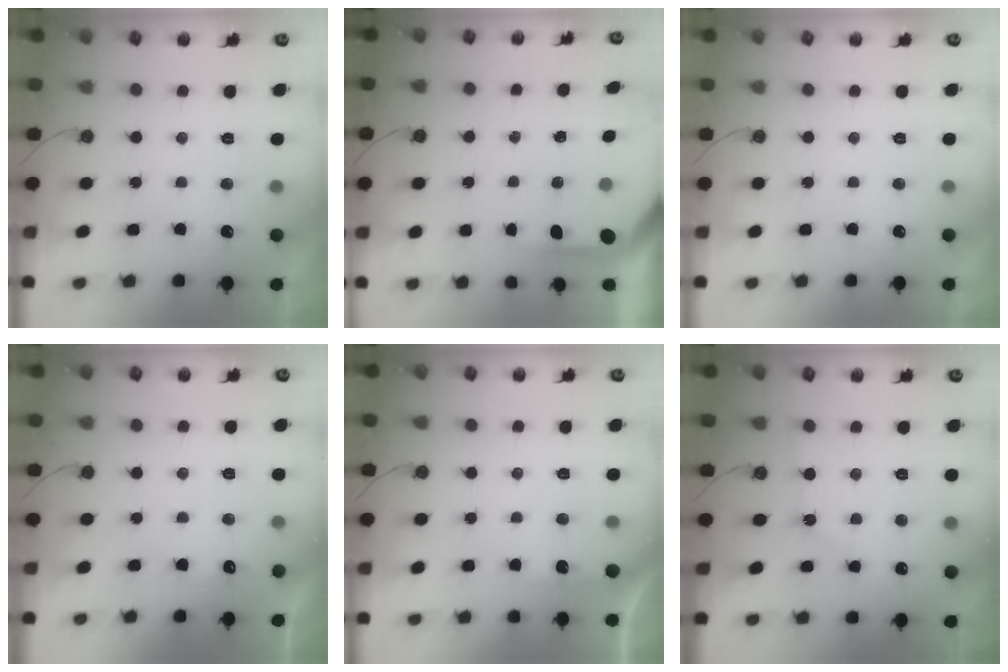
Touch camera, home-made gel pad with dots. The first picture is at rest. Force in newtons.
{"total": 3.6, "press": 3.6, "slide": 0.2}
{"total": 0.0}
{"total": 4.9, "press": 4.8, "slide": 0.6}
{"total": 3.5, "press": 3.5, "slide": 0.5}
{"total": 4.6, "press": 4.6, "slide": 0.7}